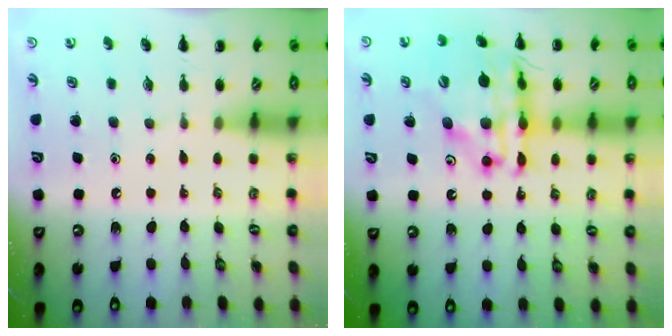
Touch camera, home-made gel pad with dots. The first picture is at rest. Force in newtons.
{"total": 21.2, "press": 20.7, "slide": 4.6}